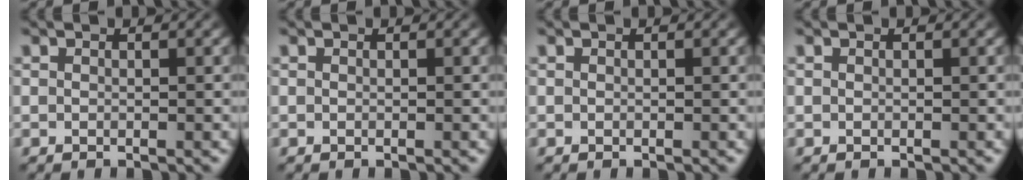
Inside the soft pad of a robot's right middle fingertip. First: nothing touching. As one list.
[{"total": 0.0}, {"total": 0.0}, {"total": 0.0}]